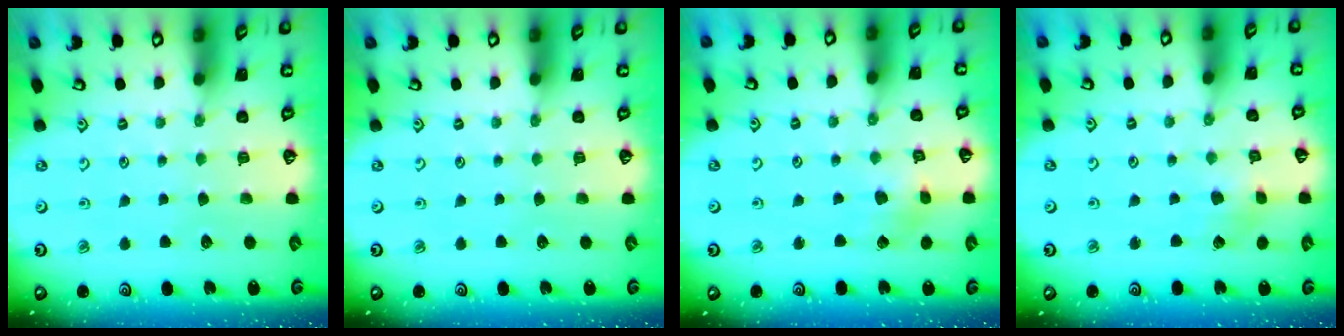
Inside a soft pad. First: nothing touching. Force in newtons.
{"total": 0.0}
{"total": 3.4, "press": 3.4, "slide": 0.4}
{"total": 2.9, "press": 2.9, "slide": 0.2}